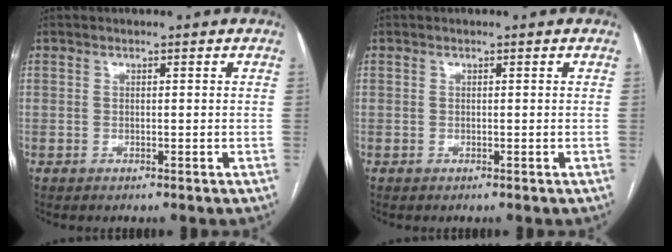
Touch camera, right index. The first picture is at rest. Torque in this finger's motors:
{"motor_torque": [0.00, 0.00, 0.00, 0.00]}